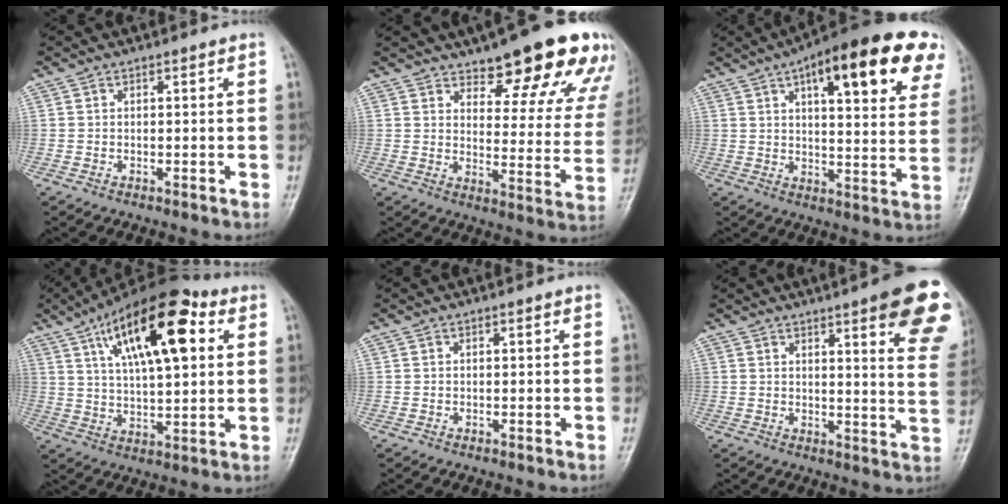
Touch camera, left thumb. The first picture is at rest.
{"total": 20.1, "force": [14.4, 6.5, 12.5], "torque": [-0.109, -0.075, 0.176]}
{"total": 23.3, "force": [11.4, 7.6, 18.8], "torque": [-0.230, -0.008, 0.153]}
{"total": 20.2, "force": [7.9, 8.4, 16.7], "torque": [-0.246, -0.004, 0.125]}
{"total": 0.0}
{"total": 17.1, "force": [9.0, 3.4, 14.1], "torque": [-0.149, -0.038, 0.096]}